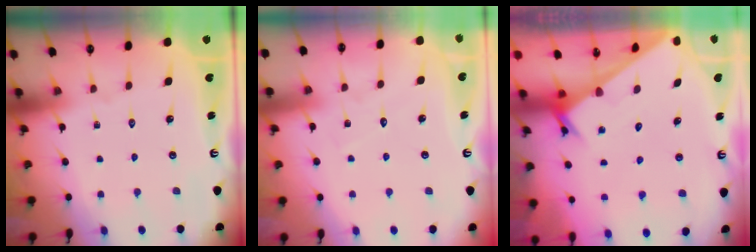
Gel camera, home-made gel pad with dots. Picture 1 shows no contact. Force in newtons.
{"total": 3.9, "press": 3.9, "slide": 0.3}
{"total": 2.1, "press": 2.1, "slide": 0.1}